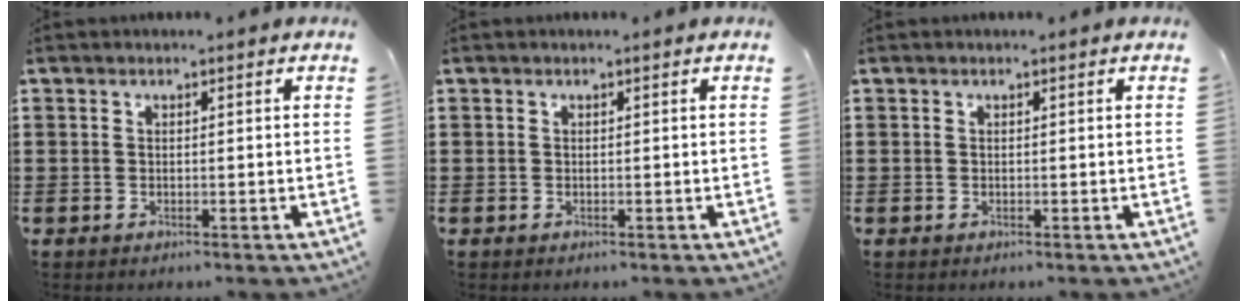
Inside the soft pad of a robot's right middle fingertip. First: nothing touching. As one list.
[{"total": 0.0}, {"total": 0.0}]